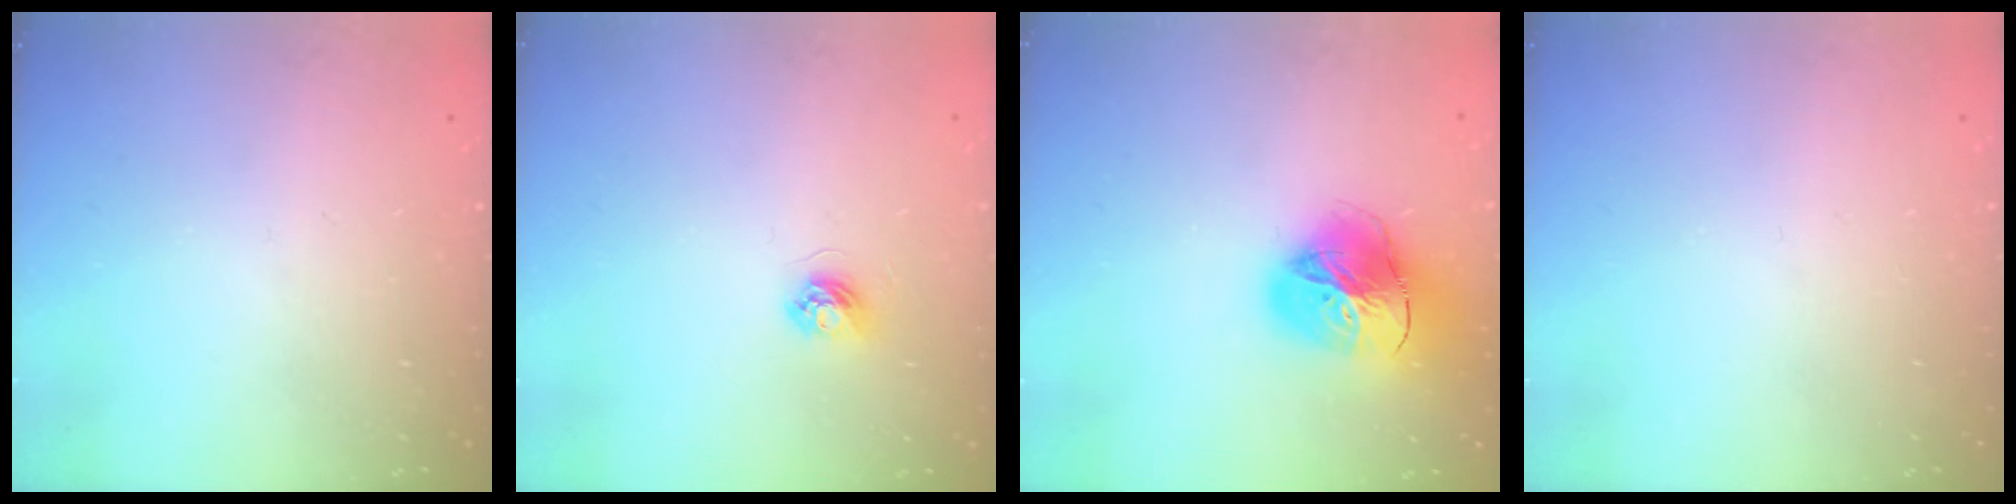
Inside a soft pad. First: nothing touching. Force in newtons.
{"total": 4.0, "press": 4.0, "slide": 0.4}
{"total": 19.8, "press": 19.6, "slide": 2.3}
{"total": 0.0}